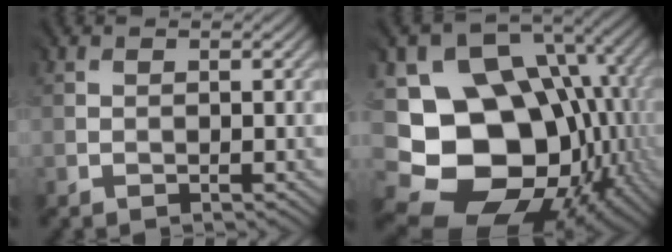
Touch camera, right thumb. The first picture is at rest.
{"total": 18.9, "force": [-2.8, 15.2, 10.9], "torque": [-0.195, -0.035, -0.023]}